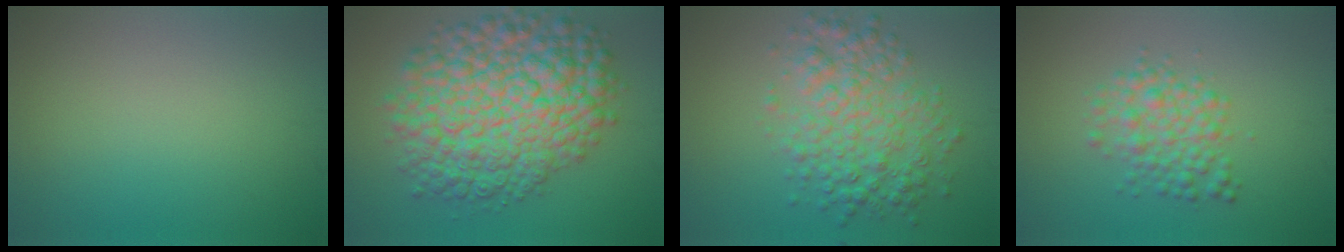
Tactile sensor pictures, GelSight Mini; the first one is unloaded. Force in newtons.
{"total": 12.3, "press": 12.3, "slide": 0.3}
{"total": 5.6, "press": 5.6, "slide": 0.0}
{"total": 3.6, "press": 3.6, "slide": 0.1}